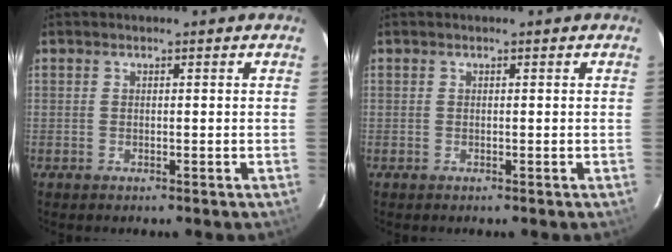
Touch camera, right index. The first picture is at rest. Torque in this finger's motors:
{"motor_torque": [0.02, -0.02, 0.02, 0.00]}